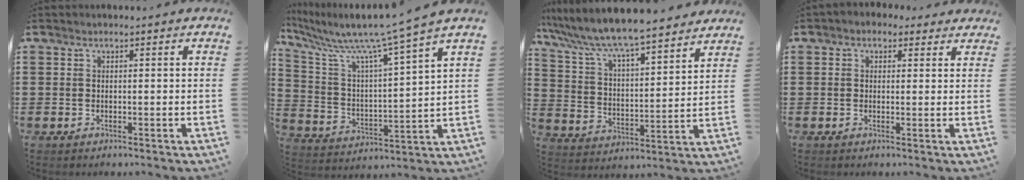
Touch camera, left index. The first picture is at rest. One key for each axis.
{"total": 8.2, "fx": 6.9, "fy": -1.1, "fz": 4.2, "tx": -0.115, "ty": -0.060, "tz": 0.105}
{"total": 7.1, "fx": 6.6, "fy": 0.0, "fz": 2.6, "tx": -0.081, "ty": -0.047, "tz": 0.108}
{"total": 1.7, "fx": 1.0, "fy": 1.3, "fz": 0.5, "tx": -0.007, "ty": 0.006, "tz": 0.016}